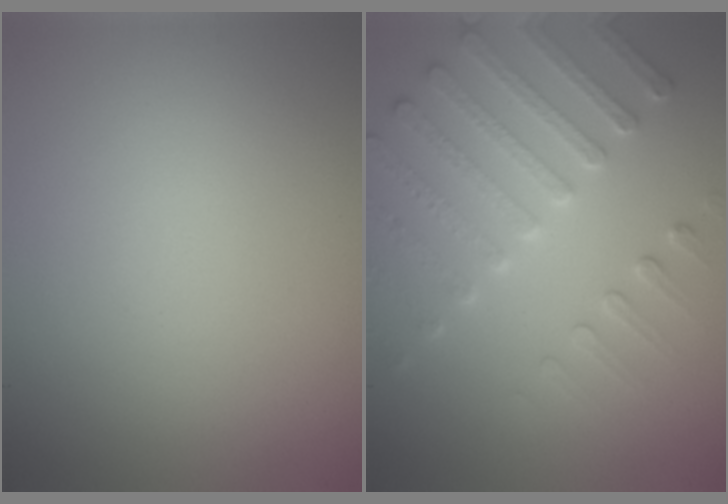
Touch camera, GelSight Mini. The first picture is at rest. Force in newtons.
{"total": 4.1, "press": 4.0, "slide": 0.8}